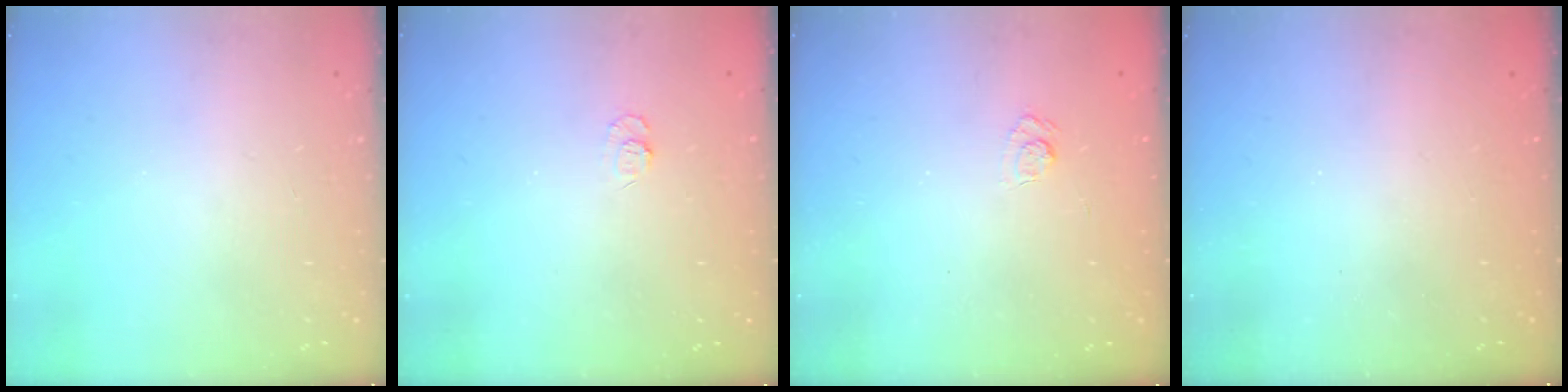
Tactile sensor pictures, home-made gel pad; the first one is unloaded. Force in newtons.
{"total": 4.7, "press": 4.5, "slide": 1.0}
{"total": 2.5, "press": 2.1, "slide": 1.3}
{"total": 2.3, "press": 2.2, "slide": 0.8}